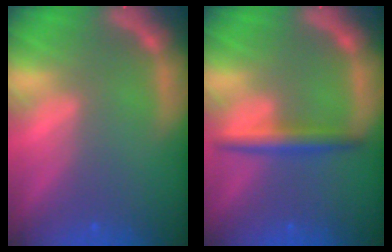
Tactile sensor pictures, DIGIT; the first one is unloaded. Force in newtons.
{"total": 3.0}